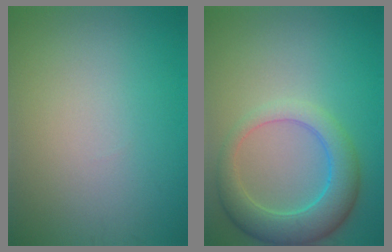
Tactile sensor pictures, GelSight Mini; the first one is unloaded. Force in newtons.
{"total": 5.4, "press": 5.4, "slide": 0.3}